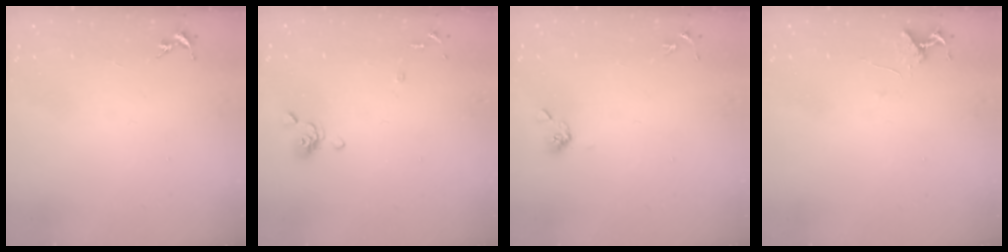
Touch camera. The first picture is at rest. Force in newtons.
{"total": 7.9, "press": 7.8, "slide": 1.5}
{"total": 6.0, "press": 5.4, "slide": 2.6}
{"total": 5.3, "press": 5.2, "slide": 0.6}